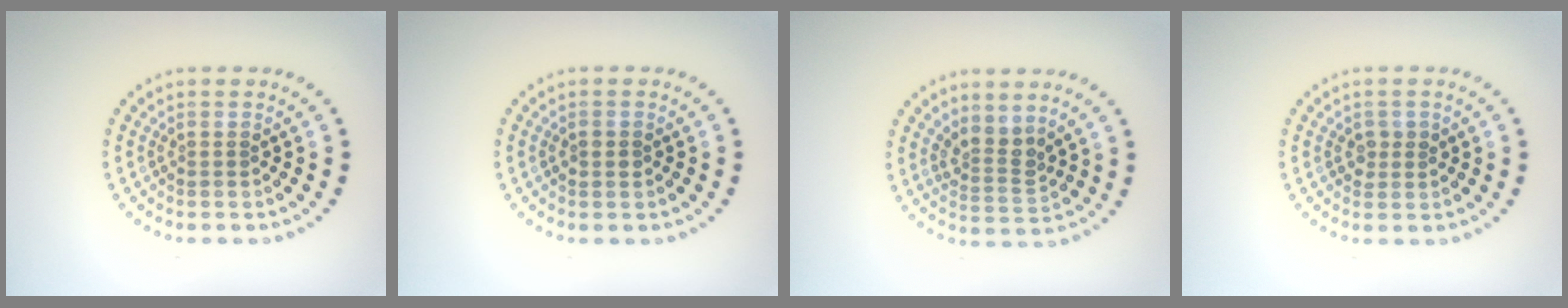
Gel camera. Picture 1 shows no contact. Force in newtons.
{"total": 1.1, "press": 1.1, "slide": 0.1}
{"total": 2.6, "press": 2.0, "slide": 1.7}
{"total": 1.3, "press": 1.3, "slide": 0.4}